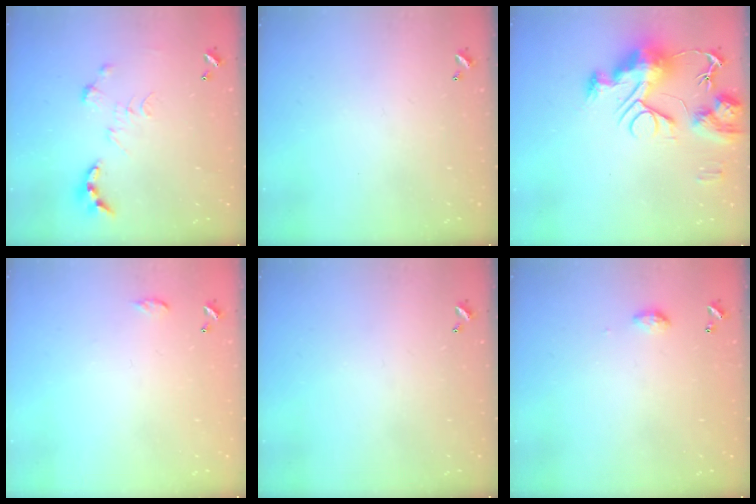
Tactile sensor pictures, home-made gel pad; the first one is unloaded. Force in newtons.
{"total": 0.0}
{"total": 14.8, "press": 14.7, "slide": 1.3}
{"total": 4.7, "press": 4.7, "slide": 0.6}
{"total": 0.0}
{"total": 4.7, "press": 4.7, "slide": 0.6}